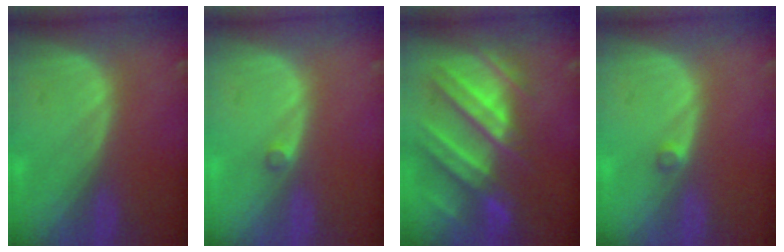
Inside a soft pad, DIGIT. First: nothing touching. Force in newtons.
{"total": 1.0, "press": 0.9, "slide": 0.5}
{"total": 11.1, "press": 9.8, "slide": 5.2}
{"total": 1.1, "press": 1.0, "slide": 0.6}